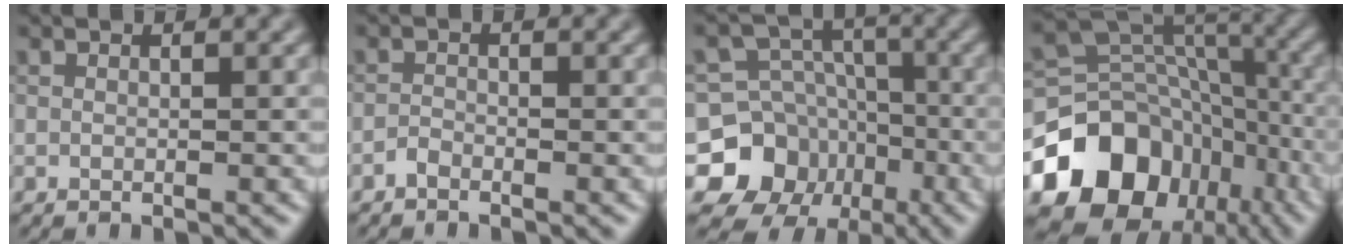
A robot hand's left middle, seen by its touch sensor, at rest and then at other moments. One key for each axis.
{"total": 0.7, "fx": -0.6, "fy": 0.2, "fz": 0.3, "tx": -0.005, "ty": 0.001, "tz": -0.015}
{"total": 11.4, "fx": -5.5, "fy": 9.6, "fz": 2.7, "tx": -0.048, "ty": -0.012, "tz": -0.118}
{"total": 16.5, "fx": -8.4, "fy": 12.6, "fz": 6.6, "tx": -0.143, "ty": -0.011, "tz": -0.127}